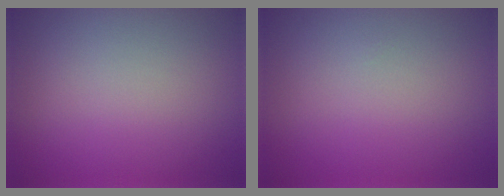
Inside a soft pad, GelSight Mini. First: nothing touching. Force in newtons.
{"total": 0.0}